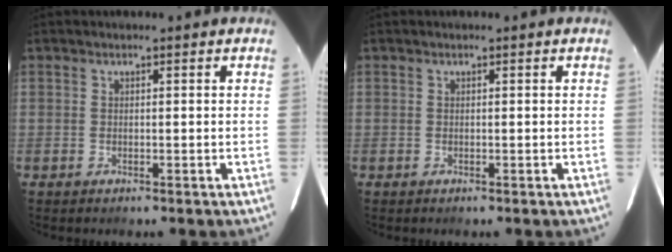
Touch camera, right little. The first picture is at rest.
{"total": 0.0}